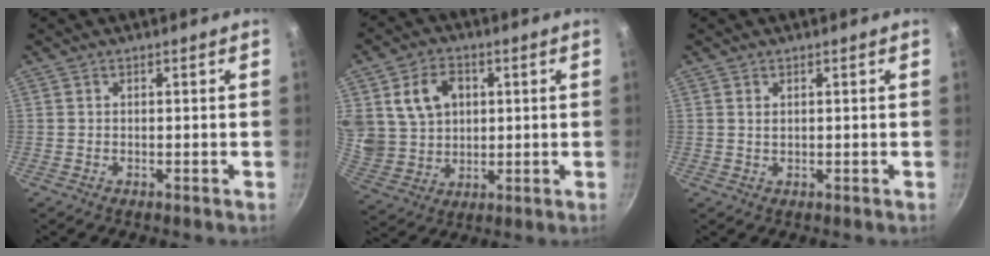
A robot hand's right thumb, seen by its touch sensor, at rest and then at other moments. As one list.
[{"total": 12.7, "force": [3.5, 10.1, 6.9], "torque": [-0.109, -0.009, 0.076]}, {"total": 0.9, "force": [0.4, 0.5, 0.7], "torque": [-0.011, 0.001, 0.008]}]